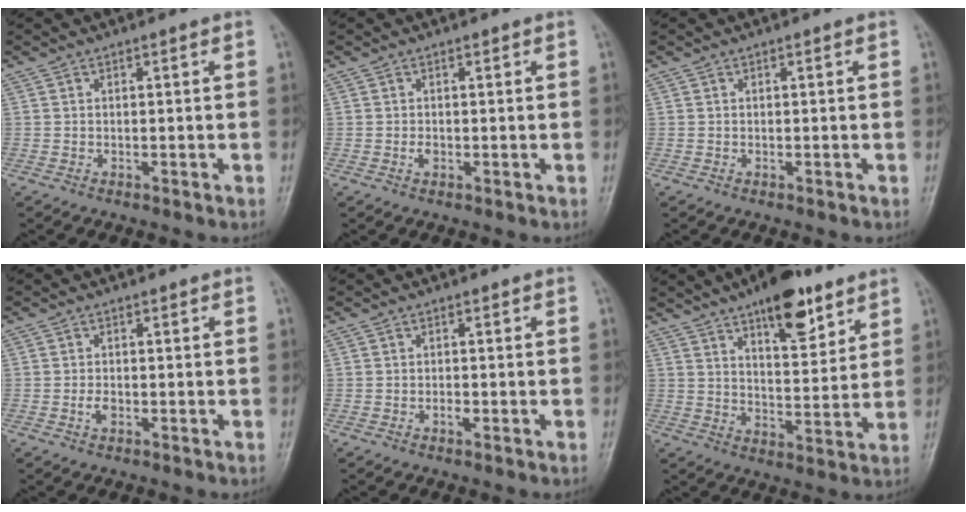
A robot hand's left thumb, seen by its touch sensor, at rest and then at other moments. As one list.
[{"total": 1.0, "force": [-0.1, 0.7, 0.7], "torque": [-0.011, -0.001, -0.002]}, {"total": 0.0}, {"total": 1.6, "force": [-0.4, 1.0, 1.2], "torque": [-0.020, 0.000, -0.008]}, {"total": 1.0, "force": [-0.3, 0.5, 0.7], "torque": [-0.013, 0.000, -0.006]}, {"total": 12.8, "force": [8.2, 4.9, 8.6], "torque": [-0.099, -0.047, 0.127]}]